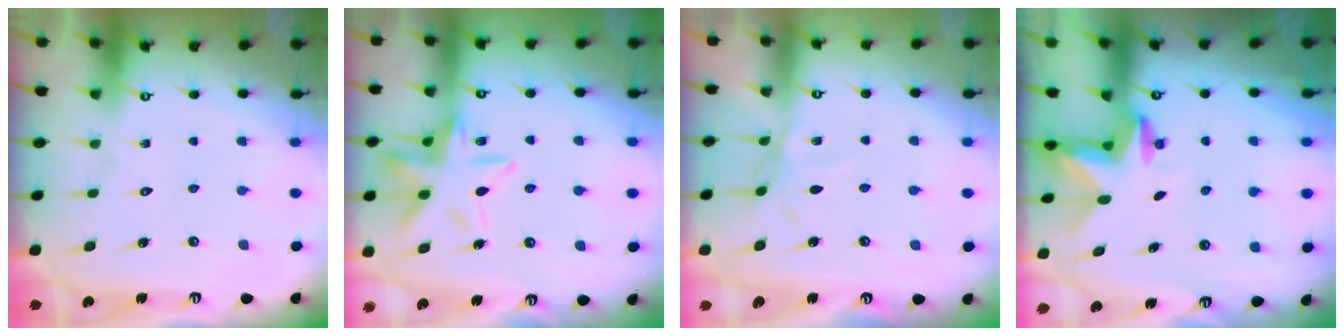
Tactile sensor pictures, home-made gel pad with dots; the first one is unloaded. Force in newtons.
{"total": 13.3, "press": 13.3, "slide": 1.2}
{"total": 4.4, "press": 4.4, "slide": 0.5}
{"total": 2.3, "press": 2.3, "slide": 0.4}